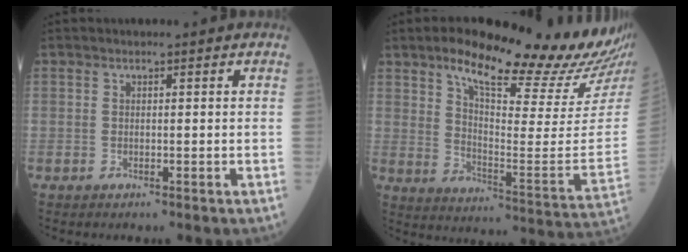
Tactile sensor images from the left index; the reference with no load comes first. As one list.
[{"total": 24.0, "force": [18.8, 3.1, 14.5], "torque": [-0.210, -0.048, 0.248]}]